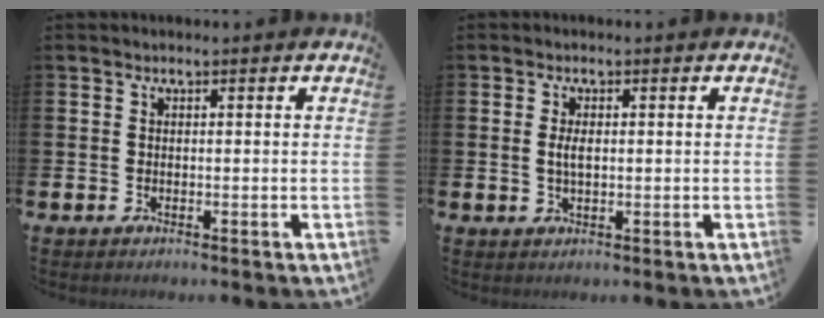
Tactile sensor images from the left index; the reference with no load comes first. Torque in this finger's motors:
{"motor_torque": [0.68, 0.03, 0.09, 0.09]}